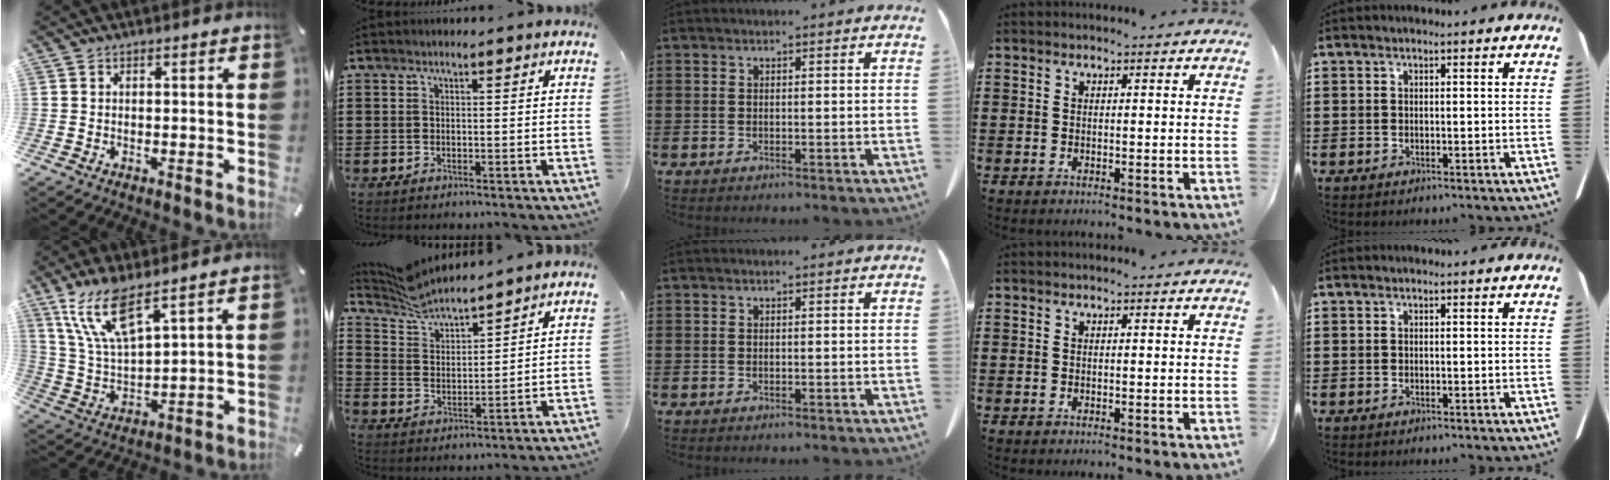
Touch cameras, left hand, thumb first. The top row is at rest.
{"thumb": {"total": 13.1, "force": [9.0, 3.9, 8.7], "torque": [-0.211, -0.036, 0.159]}, "index": {"total": 5.6, "force": [5.5, 0.7, 1.1], "torque": [-0.047, -0.024, 0.097]}}